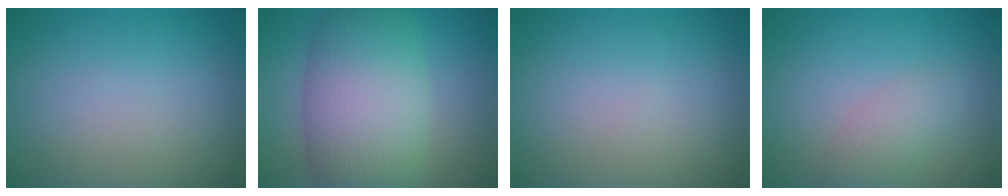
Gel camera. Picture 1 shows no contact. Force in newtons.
{"total": 9.8, "press": 9.8, "slide": 0.6}
{"total": 0.0}
{"total": 2.2, "press": 2.2, "slide": 0.1}